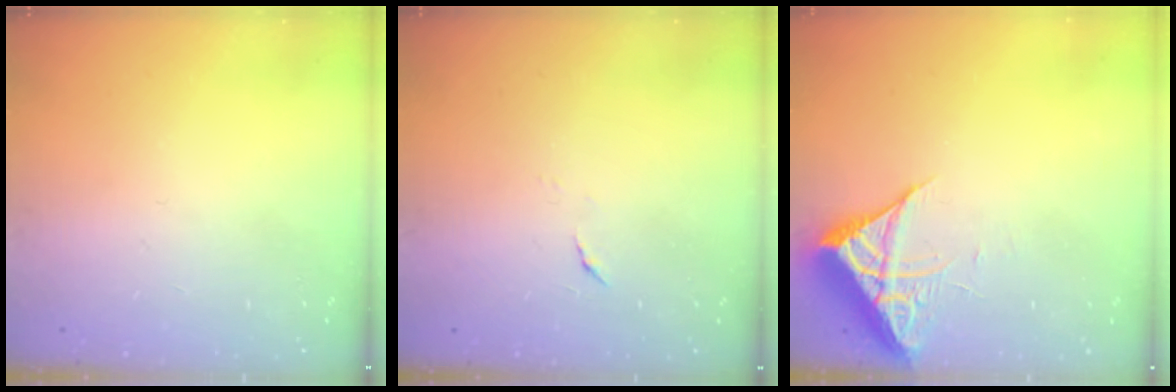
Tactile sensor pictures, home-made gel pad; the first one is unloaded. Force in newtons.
{"total": 3.9, "press": 3.9, "slide": 0.4}
{"total": 6.6, "press": 6.6, "slide": 0.3}